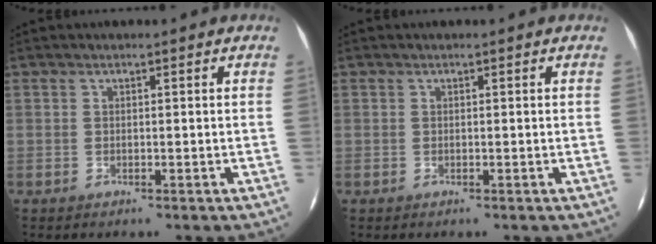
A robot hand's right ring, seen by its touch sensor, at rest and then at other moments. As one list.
[{"total": 0.0}]